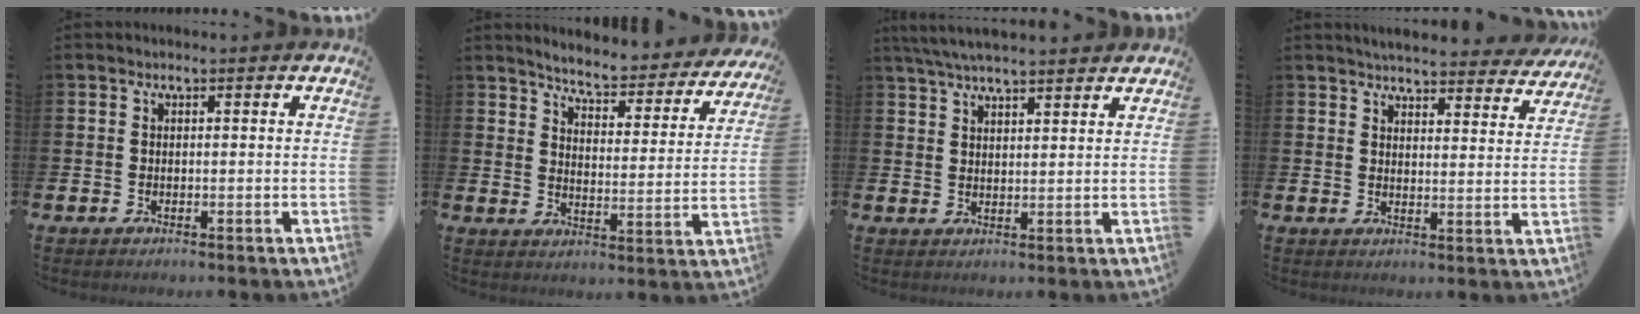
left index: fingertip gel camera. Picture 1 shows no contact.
{"total": 5.2, "force": [5.0, 0.3, 1.1], "torque": [-0.039, -0.047, 0.080]}
{"total": 5.2, "force": [4.8, 0.6, 1.9], "torque": [-0.043, -0.011, 0.088]}
{"total": 5.1, "force": [5.0, 0.8, 0.9], "torque": [-0.022, -0.033, 0.086]}